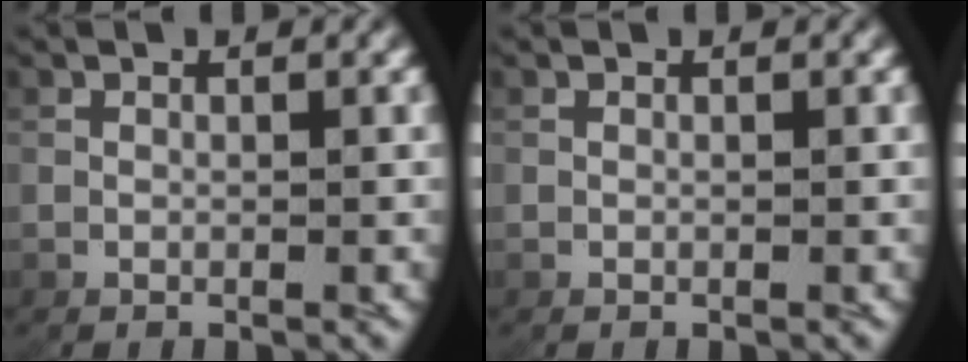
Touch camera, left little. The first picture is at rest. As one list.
[{"total": 0.0}]